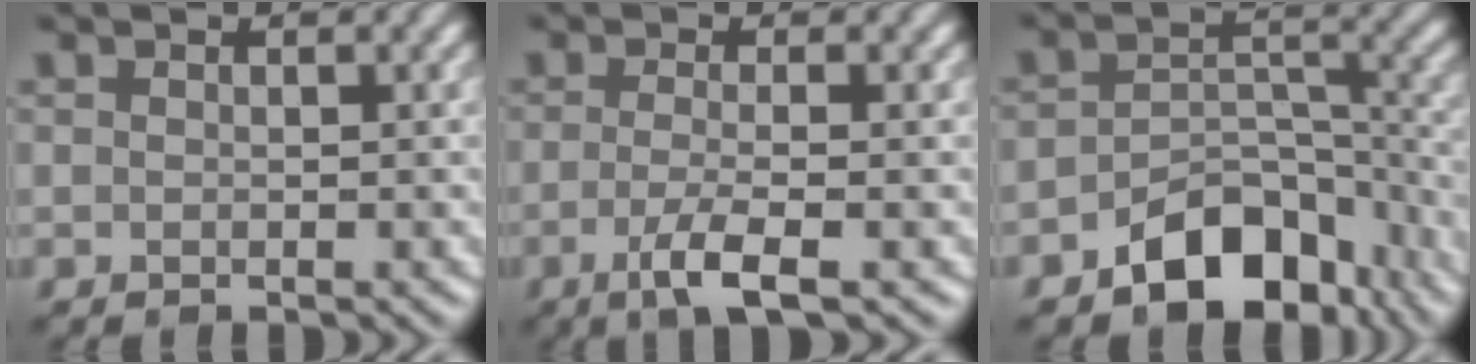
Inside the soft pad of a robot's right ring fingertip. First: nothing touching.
{"total": 3.6, "force": [-1.4, 0.9, 3.2], "torque": [-0.059, -0.004, -0.035]}
{"total": 8.3, "force": [-5.1, 4.9, 4.4], "torque": [-0.053, -0.010, -0.083]}